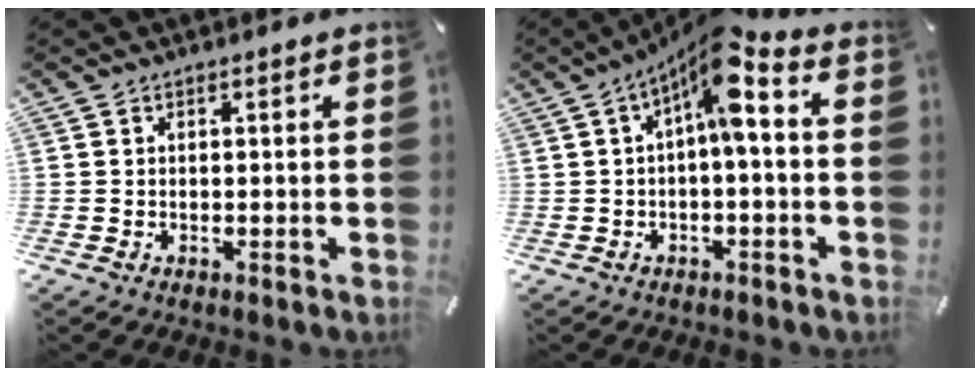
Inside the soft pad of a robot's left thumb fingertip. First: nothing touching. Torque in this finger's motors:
{"motor_torque": [1.72, 1.84, 0.80, 0.57, 0.17]}